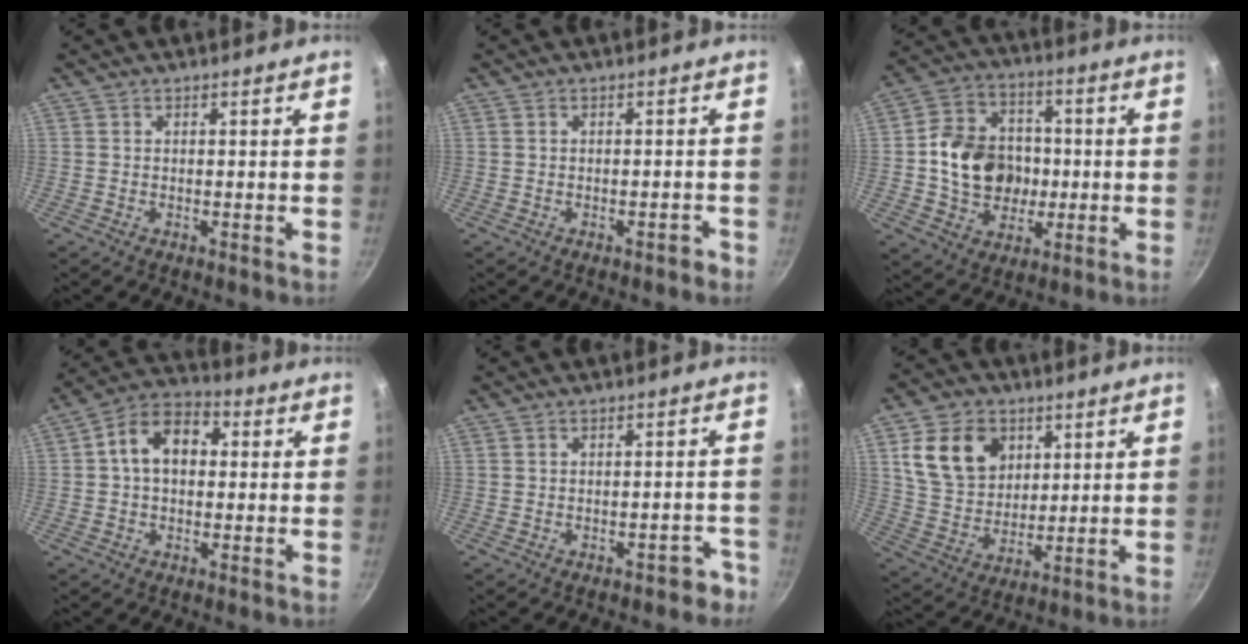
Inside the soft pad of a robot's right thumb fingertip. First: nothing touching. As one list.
[{"total": 1.3, "force": [-1.0, 0.6, 0.7], "torque": [-0.002, 0.021, -0.001]}, {"total": 15.4, "force": [-0.6, 12.8, 8.6], "torque": [-0.117, 0.028, -0.010]}, {"total": 10.4, "force": [1.2, 7.2, 7.5], "torque": [-0.092, 0.031, 0.002]}, {"total": 3.7, "force": [-2.5, 2.0, 1.8], "torque": [0.008, 0.040, -0.012]}, {"total": 14.2, "force": [5.0, 10.8, 7.7], "torque": [-0.113, -0.015, 0.096]}]